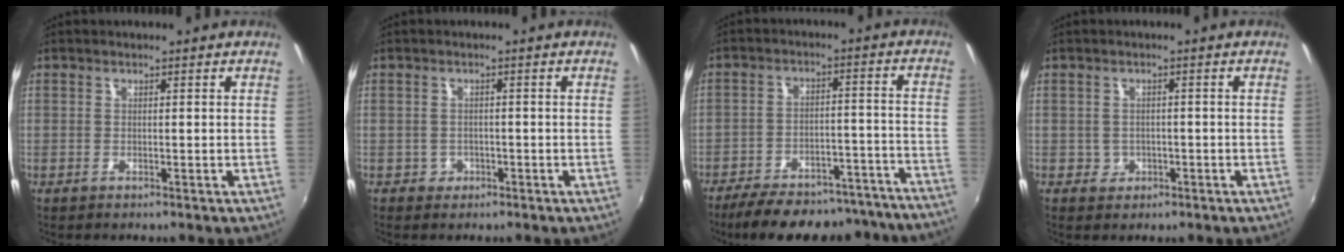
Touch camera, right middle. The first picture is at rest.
{"total": 1.9, "force": [-0.6, 1.8, 0.2], "torque": [-0.006, -0.001, -0.006]}
{"total": 24.9, "force": [-22.4, 5.1, 9.4], "torque": [-0.154, 0.002, -0.284]}
{"total": 2.6, "force": [-0.5, 2.5, 0.5], "torque": [-0.013, 0.000, -0.004]}